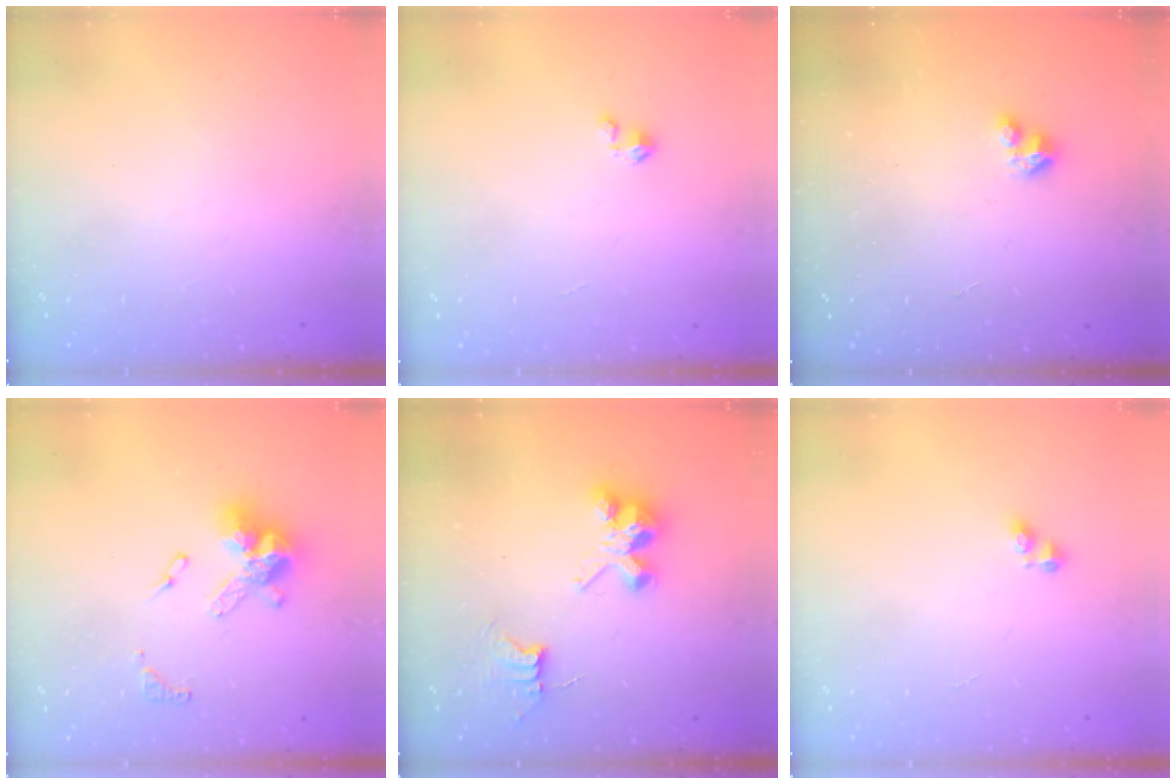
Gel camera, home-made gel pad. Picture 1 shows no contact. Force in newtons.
{"total": 1.5, "press": 1.5, "slide": 0.1}
{"total": 2.9, "press": 2.9, "slide": 0.2}
{"total": 14.1, "press": 14.1, "slide": 0.9}
{"total": 8.7, "press": 8.7, "slide": 0.6}
{"total": 2.6, "press": 2.6, "slide": 0.4}